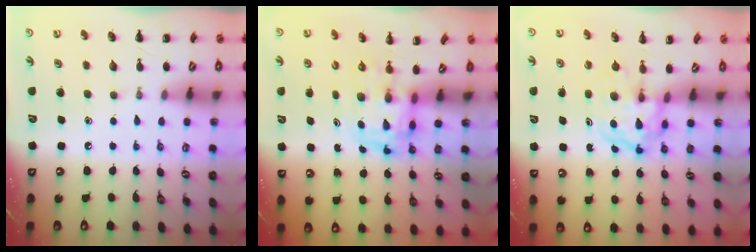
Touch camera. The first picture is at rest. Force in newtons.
{"total": 3.6, "press": 3.5, "slide": 0.6}
{"total": 3.7, "press": 3.7, "slide": 0.5}